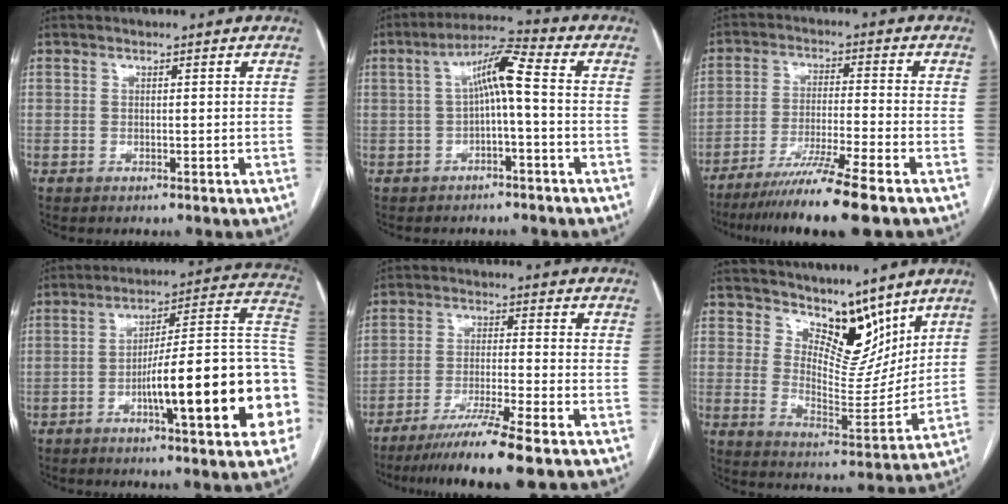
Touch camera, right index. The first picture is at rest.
{"total": 7.0, "force": [0.0, 0.7, 7.0], "torque": [-0.125, 0.031, -0.001]}
{"total": 11.7, "force": [-8.8, -1.5, 7.6], "torque": [-0.122, -0.038, -0.146]}
{"total": 22.4, "force": [-6.1, 2.3, 21.5], "torque": [-0.219, 0.025, -0.084]}
{"total": 10.2, "force": [-7.7, -1.4, 6.5], "torque": [-0.102, -0.034, -0.129]}
{"total": 10.0, "force": [8.1, 4.2, 4.2], "torque": [-0.059, -0.011, 0.144]}